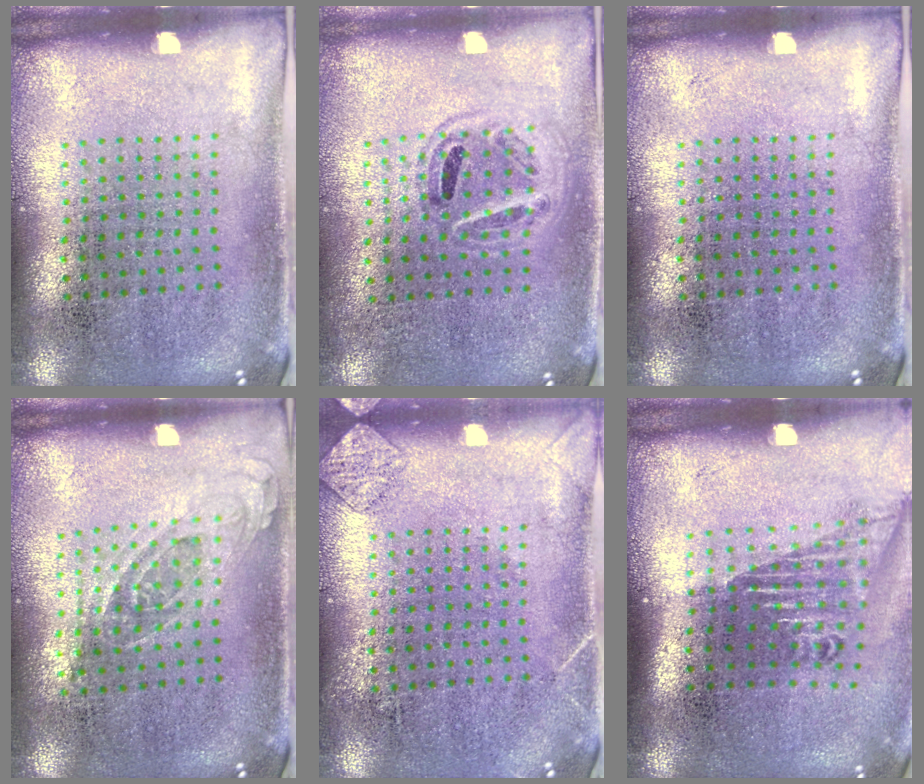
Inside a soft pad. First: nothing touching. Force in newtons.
{"total": 0.9, "press": 0.8, "slide": 0.3}
{"total": 0.0}
{"total": 0.8, "press": 0.7, "slide": 0.3}
{"total": 1.3, "press": 1.3, "slide": 0.1}
{"total": 1.7, "press": 1.3, "slide": 1.2}